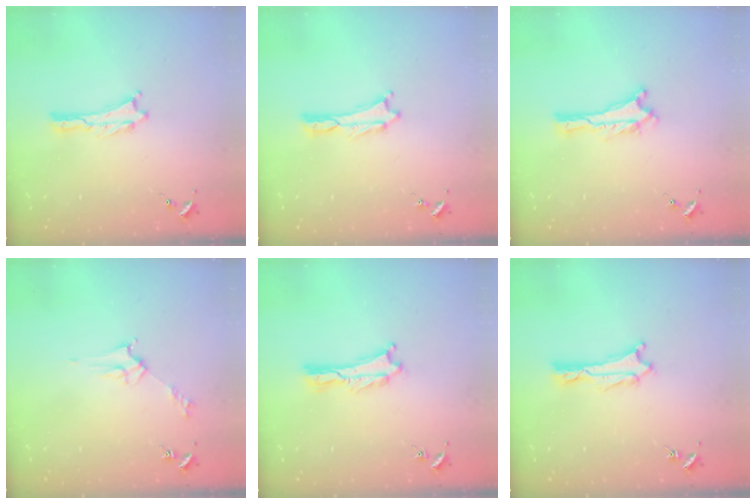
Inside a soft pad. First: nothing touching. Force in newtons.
{"total": 0.0}
{"total": 0.0}
{"total": 2.8, "press": 2.8, "slide": 0.3}
{"total": 0.7, "press": 0.7, "slide": 0.2}
{"total": 1.0, "press": 1.0, "slide": 0.1}